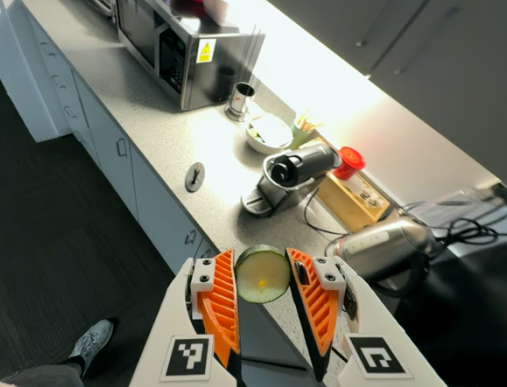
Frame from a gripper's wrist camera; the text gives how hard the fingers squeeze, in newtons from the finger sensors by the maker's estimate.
{"total": 11.1, "left": 11.5, "right": 10.8}